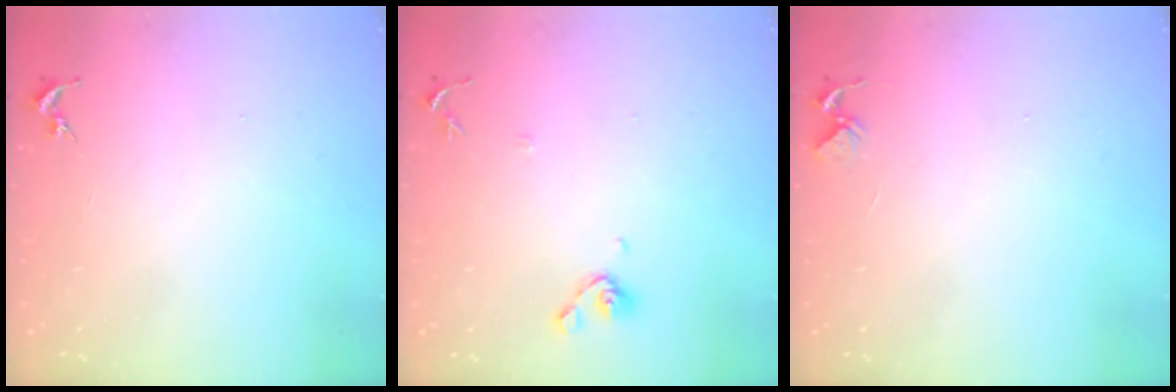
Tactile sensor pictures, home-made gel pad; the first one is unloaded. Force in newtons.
{"total": 7.2, "press": 6.8, "slide": 2.3}
{"total": 3.9, "press": 3.9, "slide": 0.3}